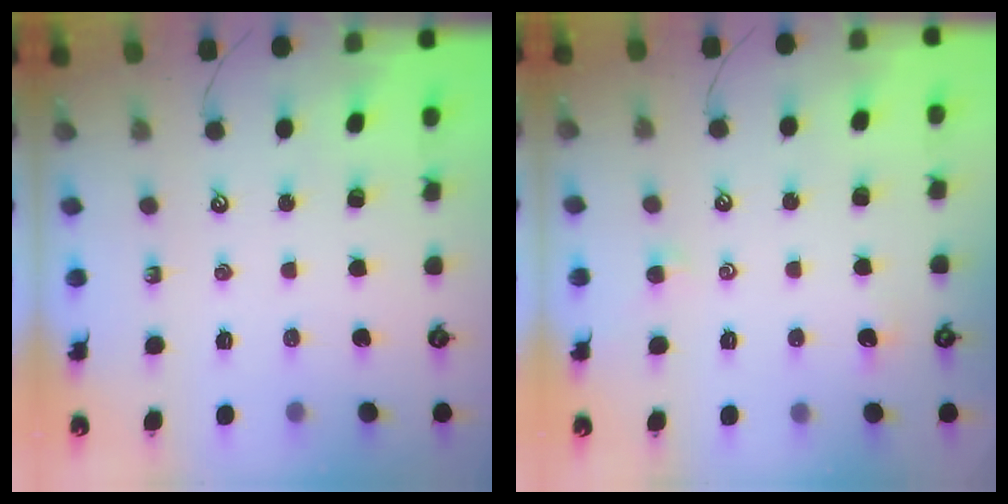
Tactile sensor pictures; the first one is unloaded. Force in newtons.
{"total": 0.6, "press": 0.5, "slide": 0.4}